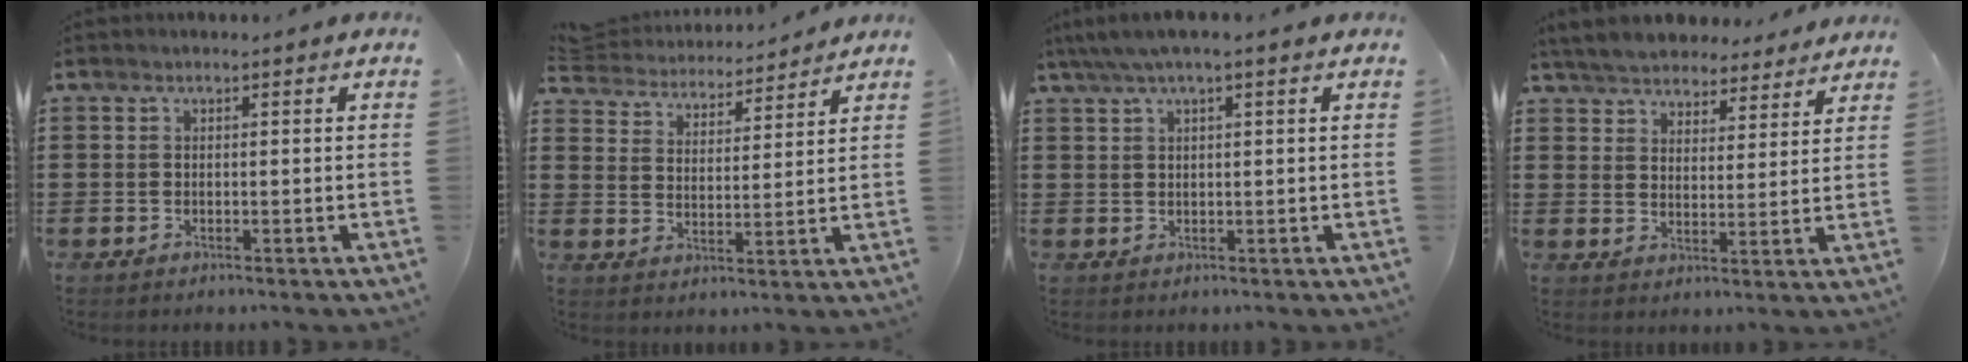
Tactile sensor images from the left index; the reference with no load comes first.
{"total": 4.5, "force": [4.4, 0.4, -0.1], "torque": [-0.025, -0.030, 0.074]}
{"total": 2.3, "force": [1.1, 0.2, 2.1], "torque": [-0.041, 0.002, 0.019]}
{"total": 5.3, "force": [5.1, 1.1, 0.6], "torque": [-0.037, -0.021, 0.092]}